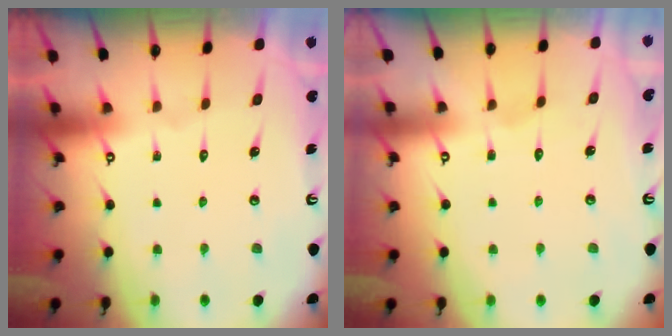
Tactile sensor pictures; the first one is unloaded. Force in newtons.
{"total": 2.8, "press": 2.8, "slide": 0.3}